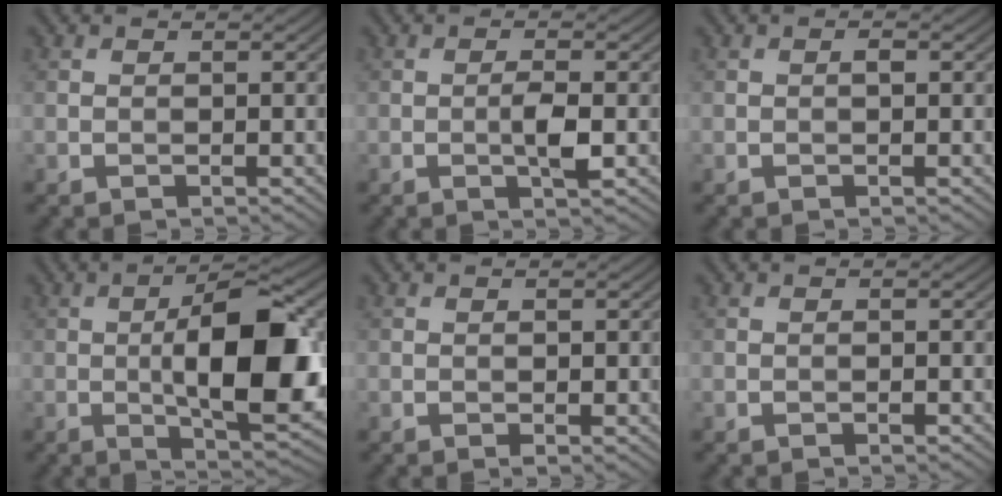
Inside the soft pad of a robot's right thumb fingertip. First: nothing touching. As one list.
[{"total": 2.8, "force": [-0.6, 0.5, 2.7], "torque": [-0.050, 0.002, -0.014]}, {"total": 0.6, "force": [0.0, 0.1, 0.6], "torque": [-0.010, 0.002, -0.001]}, {"total": 12.6, "force": [-0.7, 4.2, 11.9], "torque": [-0.185, 0.000, -0.012]}, {"total": 0.7, "force": [-0.1, 0.4, 0.6], "torque": [-0.008, -0.001, -0.002]}, {"total": 0.5, "force": [-0.3, 0.1, 0.4], "torque": [-0.006, 0.000, -0.004]}]